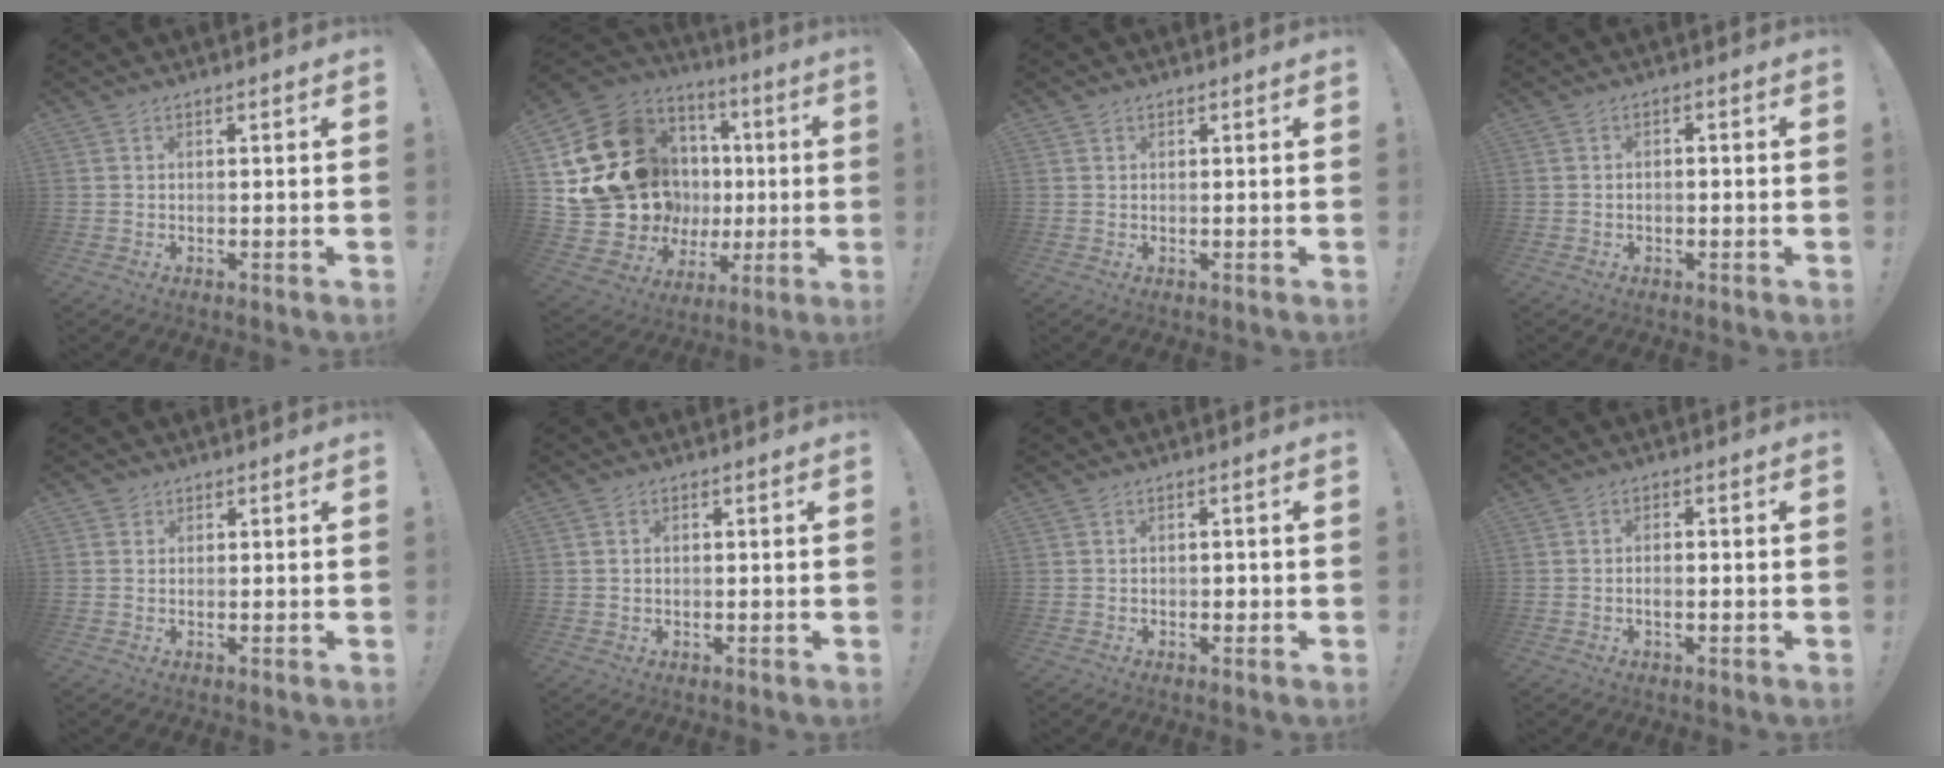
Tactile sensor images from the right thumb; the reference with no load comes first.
{"total": 23.1, "force": [3.8, 19.3, 12.1], "torque": [-0.203, -0.045, 0.141]}
{"total": 0.7, "force": [0.5, 0.4, 0.1], "torque": [0.001, -0.001, 0.010]}
{"total": 1.3, "force": [-1.0, 0.5, 0.7], "torque": [-0.012, 0.004, -0.018]}
{"total": 1.3, "force": [0.9, 1.0, 0.1], "torque": [0.000, -0.003, 0.015]}
{"total": 1.2, "force": [0.3, 1.1, 0.5], "torque": [-0.005, 0.002, 0.003]}
{"total": 1.5, "force": [-0.6, 1.3, 0.6], "torque": [-0.010, 0.006, -0.012]}
{"total": 2.1, "force": [-0.8, 0.8, 1.7], "torque": [-0.029, 0.006, -0.017]}